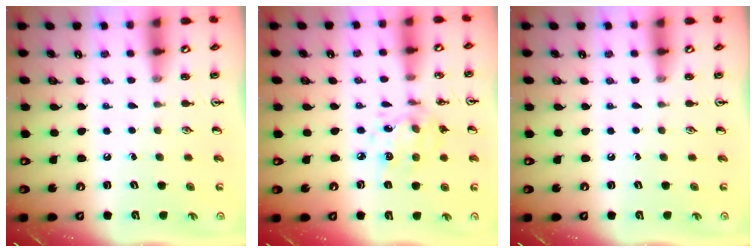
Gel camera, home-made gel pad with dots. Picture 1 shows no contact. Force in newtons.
{"total": 8.0, "press": 8.0, "slide": 0.5}
{"total": 0.0}